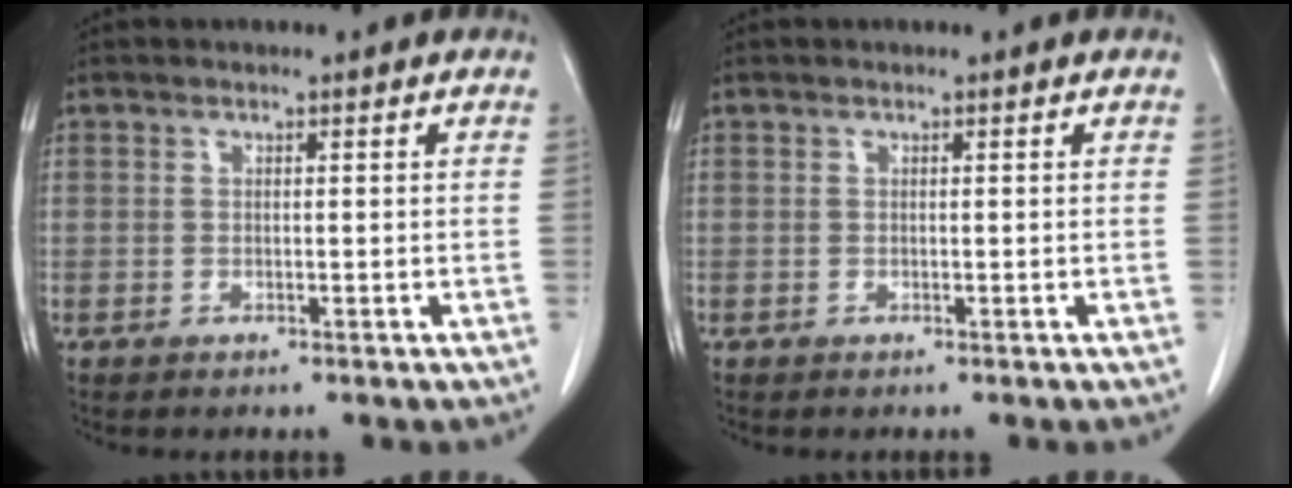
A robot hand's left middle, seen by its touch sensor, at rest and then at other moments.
{"total": 0.0}